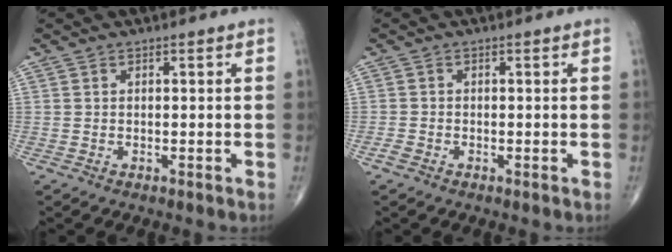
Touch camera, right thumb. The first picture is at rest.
{"total": 1.1, "force": [-0.7, 0.6, 0.6], "torque": [-0.017, -0.002, -0.017]}